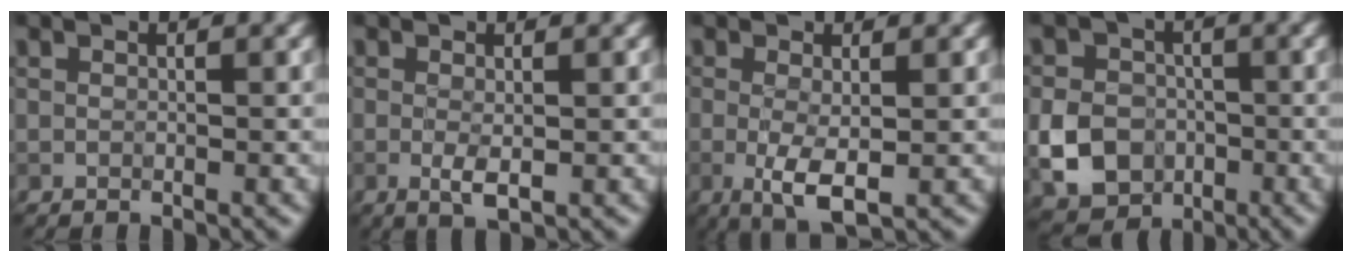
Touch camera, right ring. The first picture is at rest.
{"total": 1.8, "force": [-0.2, 0.5, 1.8], "torque": [-0.034, -0.007, -0.003]}
{"total": 3.5, "force": [-0.5, 0.9, 3.3], "torque": [-0.069, -0.012, -0.008]}
{"total": 5.6, "force": [-1.6, 4.7, 2.6], "torque": [-0.045, -0.003, -0.040]}